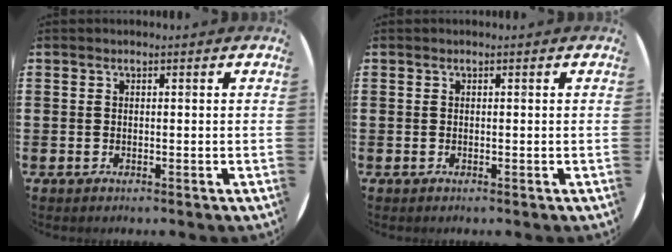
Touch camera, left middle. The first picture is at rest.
{"total": 0.0}